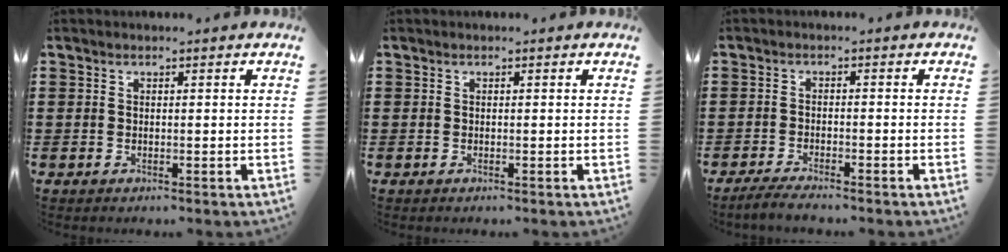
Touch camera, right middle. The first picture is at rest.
{"total": 0.0}
{"total": 2.9, "force": [-2.8, 0.3, 0.8], "torque": [-0.020, -0.001, -0.059]}